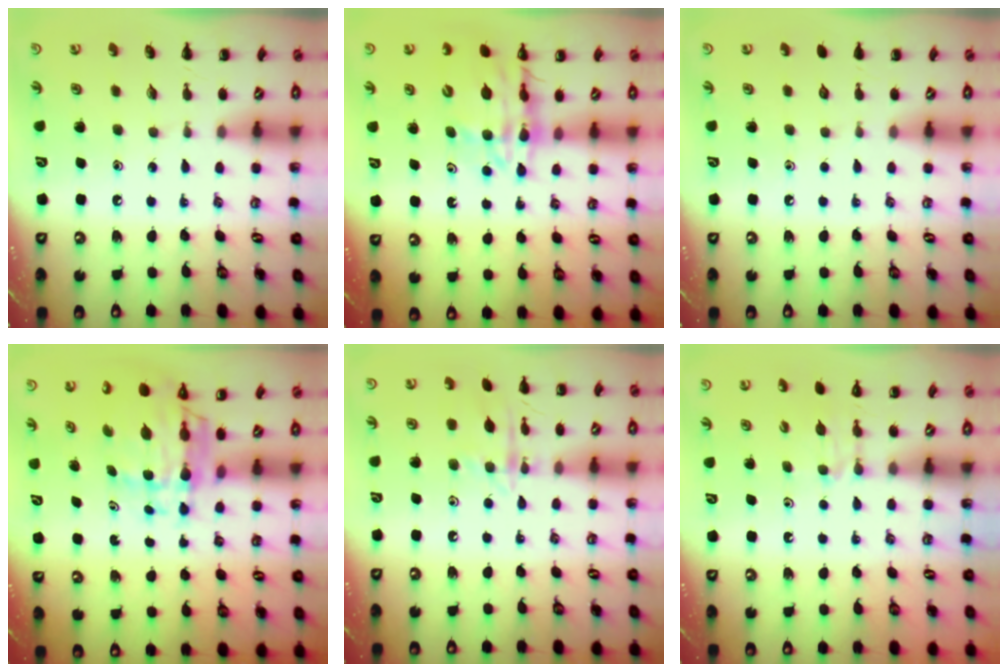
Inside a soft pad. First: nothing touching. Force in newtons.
{"total": 13.5, "press": 13.1, "slide": 3.4}
{"total": 0.0}
{"total": 7.5, "press": 7.0, "slide": 2.7}
{"total": 9.8, "press": 9.7, "slide": 1.4}
{"total": 4.4, "press": 4.1, "slide": 1.5}